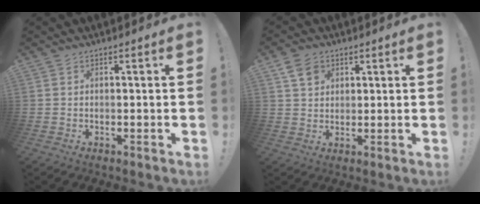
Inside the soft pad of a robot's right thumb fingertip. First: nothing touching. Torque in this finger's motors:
{"motor_torque": [0.13, 0.14, 0.03, -0.02, 0.00]}